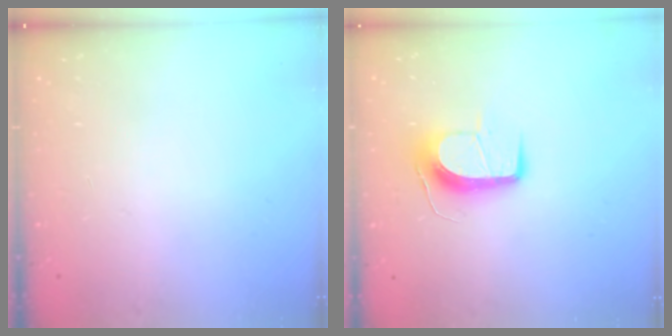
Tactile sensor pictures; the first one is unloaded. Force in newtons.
{"total": 10.2, "press": 10.2, "slide": 0.0}